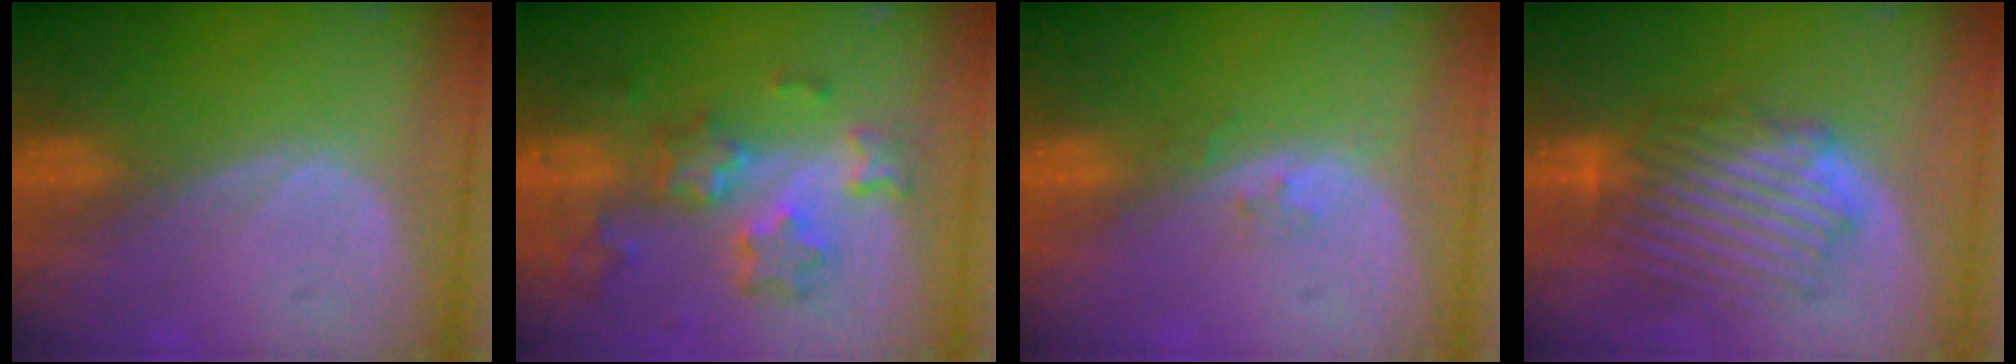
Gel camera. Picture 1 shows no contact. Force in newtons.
{"total": 8.8, "press": 7.8, "slide": 4.1}
{"total": 1.9, "press": 1.4, "slide": 1.2}
{"total": 8.6, "press": 8.4, "slide": 1.9}